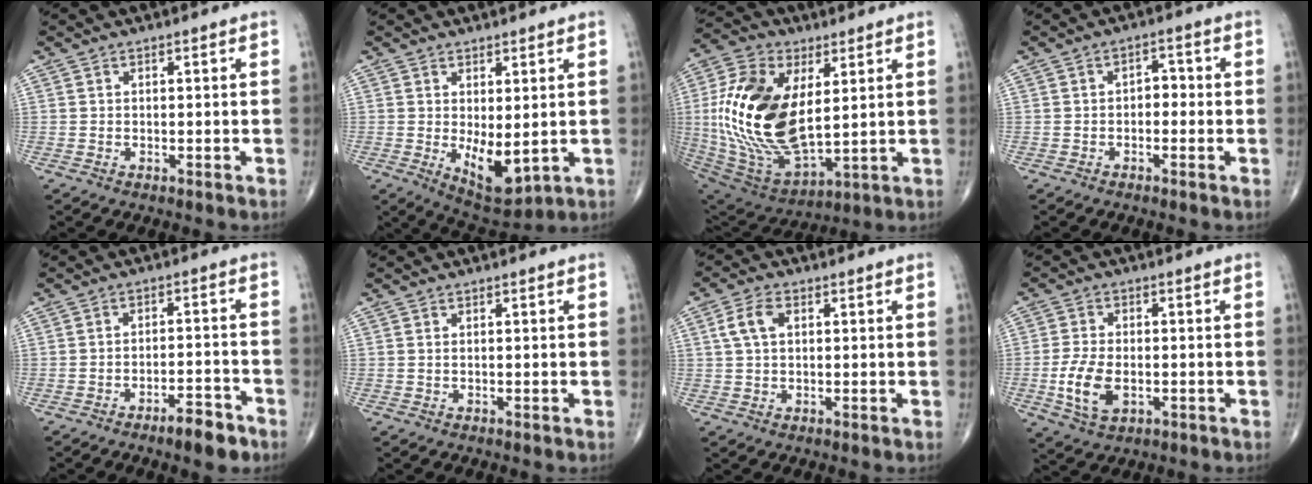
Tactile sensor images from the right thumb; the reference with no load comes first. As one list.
[{"total": 7.8, "force": [-0.6, 3.5, 7.0], "torque": [-0.091, -0.018, 0.009]}, {"total": 24.6, "force": [3.4, 13.1, 20.6], "torque": [-0.416, -0.025, 0.069]}, {"total": 2.8, "force": [-0.6, 2.0, 1.9], "torque": [-0.010, 0.016, -0.018]}, {"total": 6.1, "force": [-4.4, 1.7, 3.9], "torque": [-0.051, 0.028, -0.065]}, {"total": 0.0}, {"total": 4.8, "force": [1.3, 2.9, 3.6], "torque": [-0.077, 0.010, 0.023]}, {"total": 8.0, "force": [-1.9, 4.5, 6.3], "torque": [-0.126, -0.003, -0.033]}]